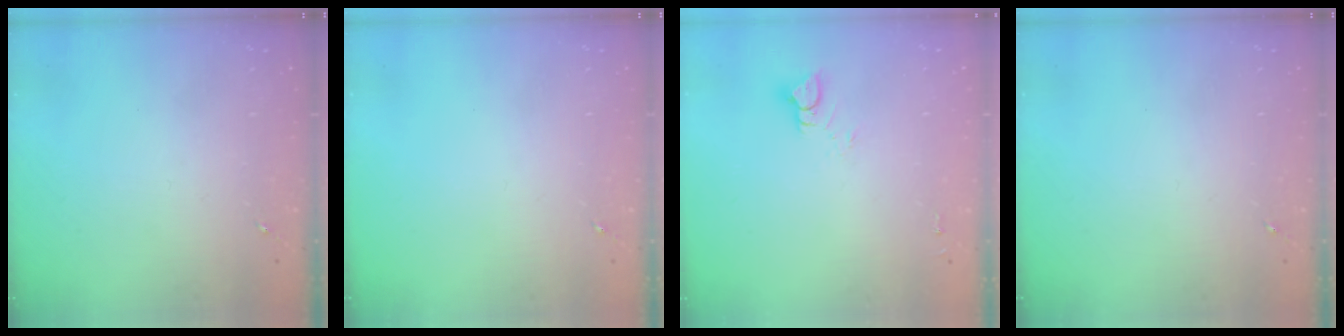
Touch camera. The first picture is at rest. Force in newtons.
{"total": 0.0}
{"total": 5.1, "press": 5.1, "slide": 0.3}
{"total": 0.0}